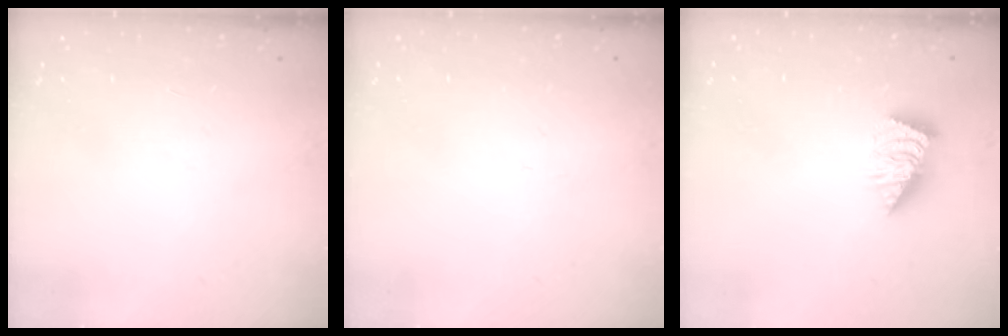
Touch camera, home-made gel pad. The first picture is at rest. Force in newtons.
{"total": 0.0}
{"total": 2.6, "press": 2.5, "slide": 0.3}